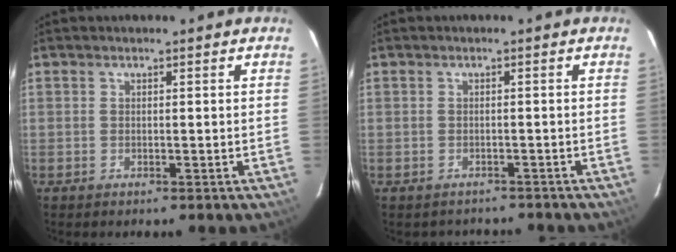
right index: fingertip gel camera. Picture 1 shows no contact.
{"total": 3.4, "force": [-3.1, 1.3, 0.7], "torque": [-0.008, -0.004, -0.036]}